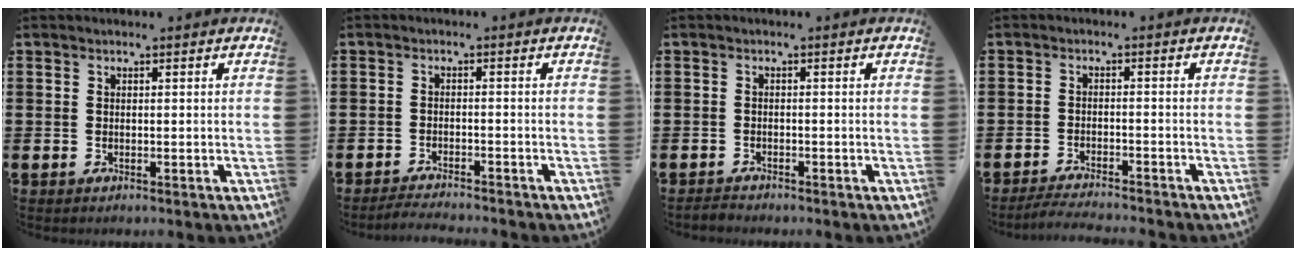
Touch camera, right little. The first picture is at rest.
{"total": 1.8, "force": [-1.7, -0.1, 0.1], "torque": [-0.005, 0.004, -0.035]}
{"total": 0.9, "force": [-0.9, 0.1, 0.1], "torque": [-0.004, 0.000, -0.019]}
{"total": 2.4, "force": [-2.3, -0.2, 0.4], "torque": [-0.007, 0.005, -0.047]}